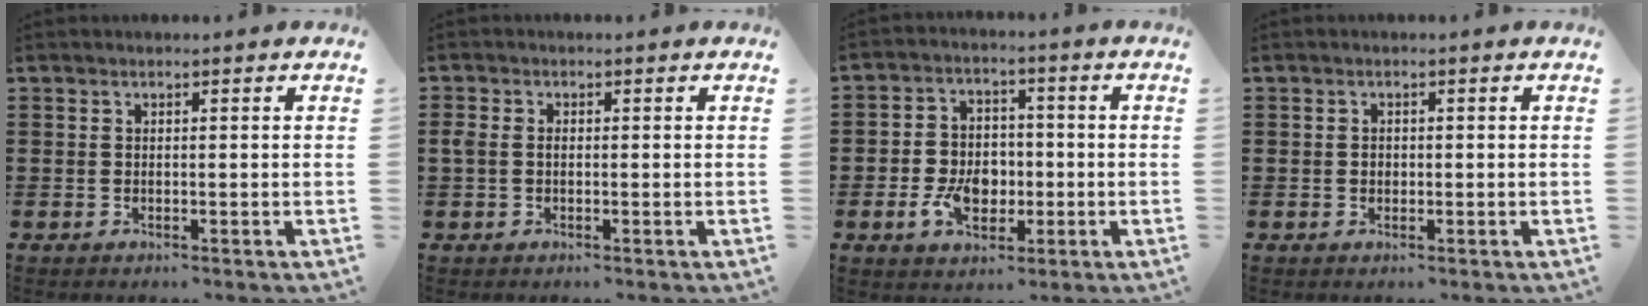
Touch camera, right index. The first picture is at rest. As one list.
[{"total": 1.5, "force": [0.0, 1.1, 1.1], "torque": [-0.030, 0.003, -0.004]}, {"total": 6.8, "force": [-1.7, 4.8, 4.5], "torque": [-0.103, 0.010, -0.034]}, {"total": 0.9, "force": [0.0, 0.7, 0.5], "torque": [-0.012, 0.003, -0.001]}]